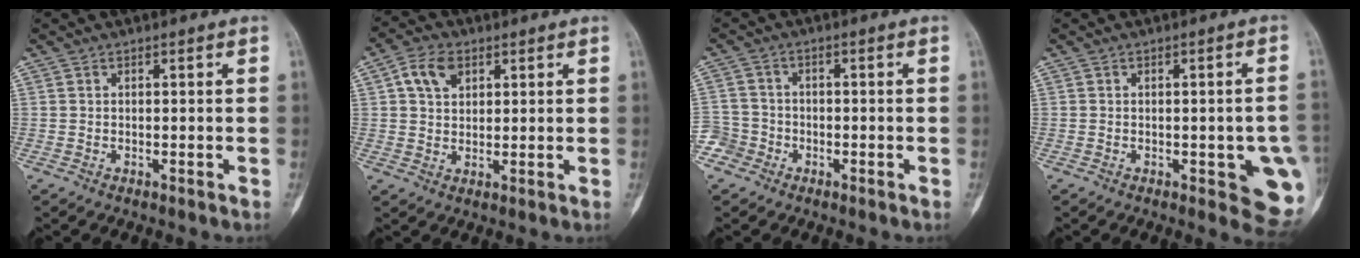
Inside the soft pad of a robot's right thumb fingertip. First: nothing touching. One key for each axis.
{"total": 6.3, "fx": 2.5, "fy": 4.3, "fz": 3.8, "tx": -0.055, "ty": 0.001, "tz": 0.045}
{"total": 4.2, "fx": -2.4, "fy": 3.4, "fz": -0.4, "tx": 0.027, "ty": 0.020, "tz": -0.051}
{"total": 6.9, "fx": -2.0, "fy": 2.5, "fz": 6.1, "tx": -0.047, "ty": -0.001, "tz": -0.022}